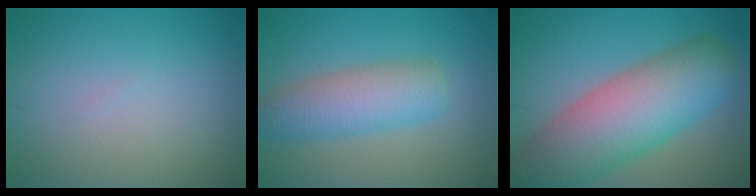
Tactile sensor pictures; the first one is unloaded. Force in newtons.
{"total": 5.5, "press": 5.5, "slide": 0.2}
{"total": 10.9, "press": 10.9, "slide": 0.8}